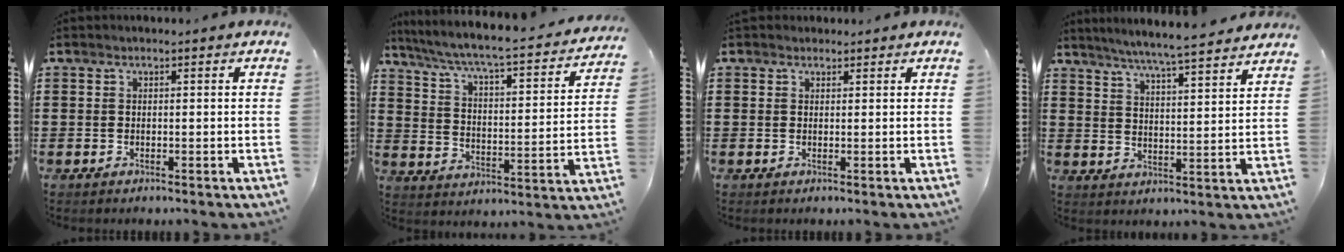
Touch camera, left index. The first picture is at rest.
{"total": 4.5, "force": [3.5, 0.4, 2.8], "torque": [-0.073, -0.038, 0.048]}
{"total": 1.0, "force": [0.8, 0.6, 0.1], "torque": [-0.004, 0.004, 0.015]}
{"total": 5.6, "force": [5.2, -0.9, 1.8], "torque": [-0.053, -0.035, 0.087]}